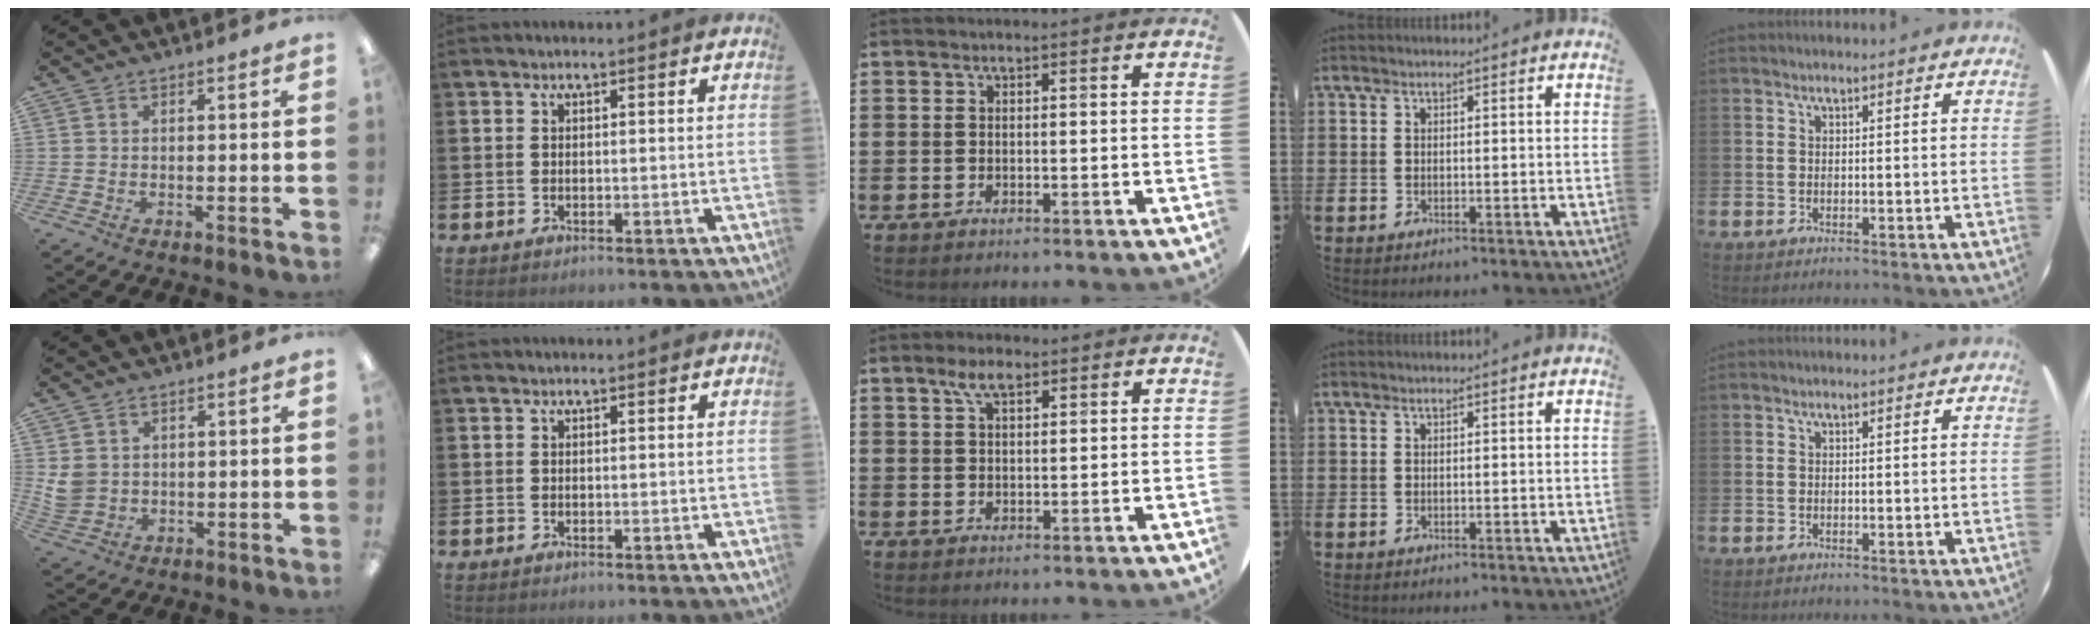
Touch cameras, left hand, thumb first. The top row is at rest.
{"thumb": {"total": 4.1, "force": [1.7, 3.5, 1.3], "torque": [-0.023, -0.002, 0.035]}, "middle": {"total": 3.6, "force": [2.3, 1.3, 2.3], "torque": [-0.043, 0.006, 0.039]}}